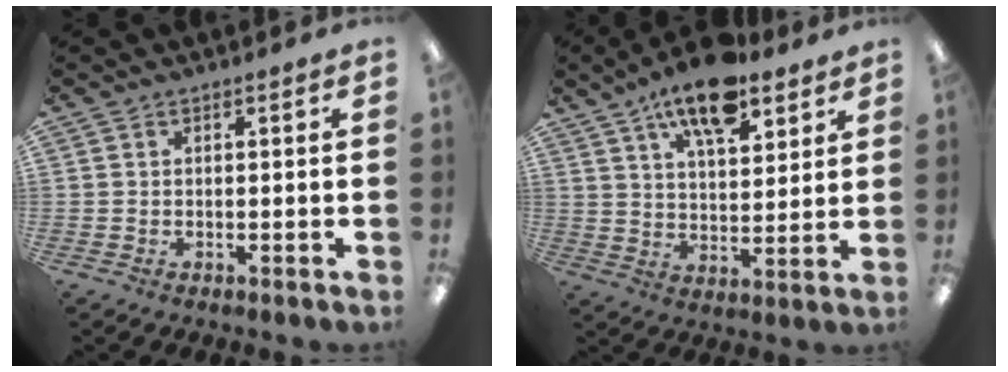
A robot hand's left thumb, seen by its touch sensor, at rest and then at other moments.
{"total": 13.3, "force": [9.4, 5.4, 7.7], "torque": [-0.124, -0.042, 0.163]}